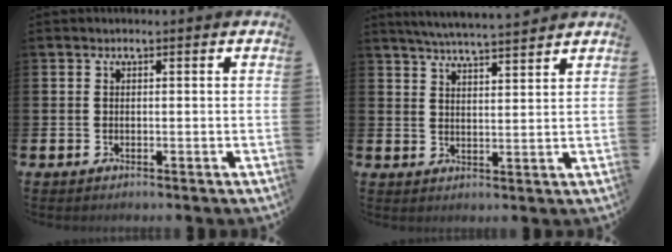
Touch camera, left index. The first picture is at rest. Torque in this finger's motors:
{"motor_torque": [-0.20, -0.59, 0.57, 0.13]}